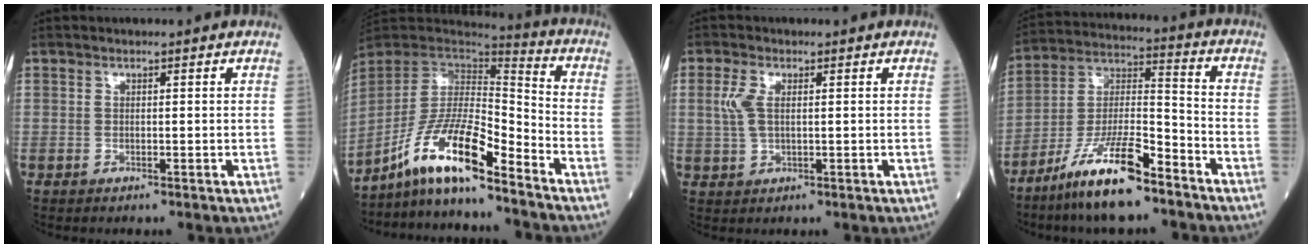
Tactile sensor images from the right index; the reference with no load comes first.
{"total": 13.7, "force": [-9.9, 1.5, 9.4], "torque": [-0.181, 0.005, -0.181]}
{"total": 3.5, "force": [0.7, 1.6, 3.1], "torque": [-0.083, 0.007, 0.016]}
{"total": 13.9, "force": [-9.7, 2.3, 9.6], "torque": [-0.190, -0.007, -0.179]}